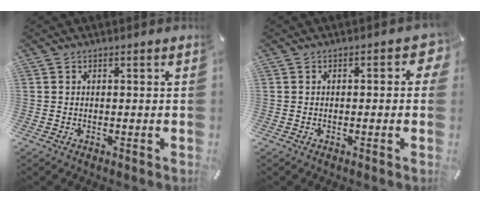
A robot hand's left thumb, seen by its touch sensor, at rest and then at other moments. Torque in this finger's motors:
{"motor_torque": [0.10, 0.10, -0.01, -0.01, 0.01]}